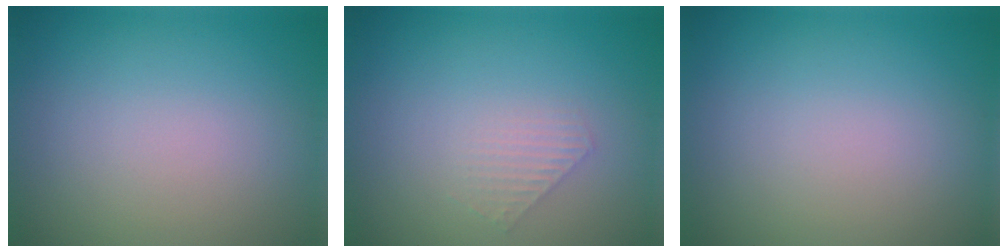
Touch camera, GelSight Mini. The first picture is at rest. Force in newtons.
{"total": 1.3, "press": 1.3, "slide": 0.2}
{"total": 0.0}